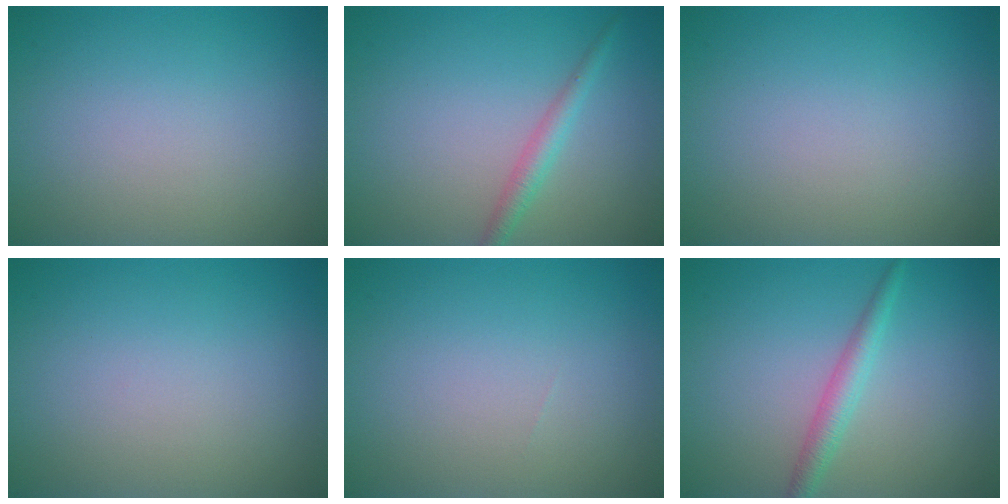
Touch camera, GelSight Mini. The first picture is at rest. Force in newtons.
{"total": 1.9, "press": 1.9, "slide": 0.0}
{"total": 0.0}
{"total": 0.0}
{"total": 0.0}
{"total": 2.2, "press": 2.2, "slide": 0.1}